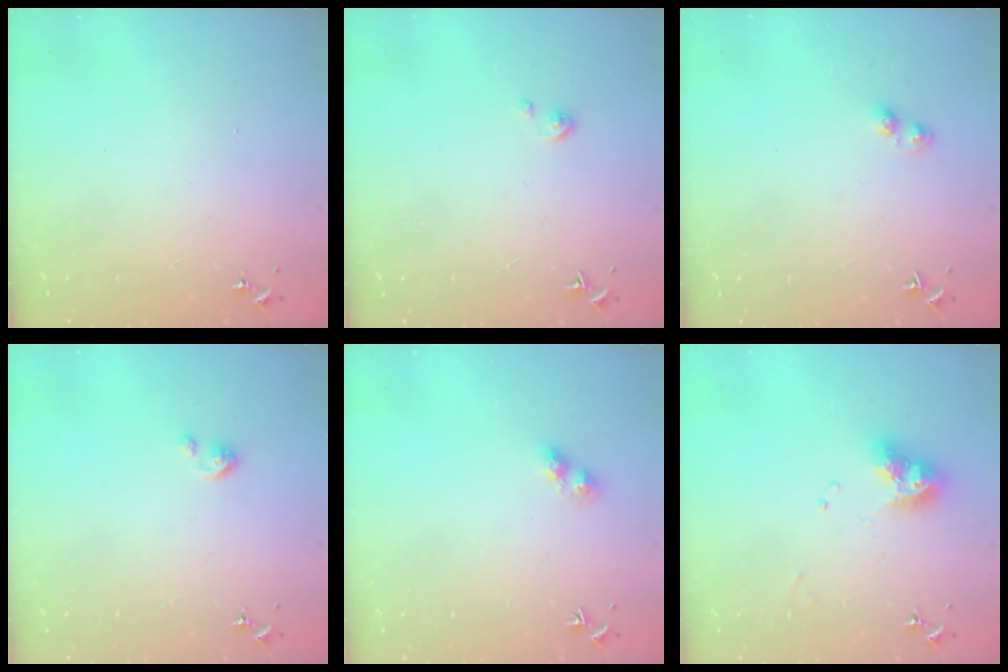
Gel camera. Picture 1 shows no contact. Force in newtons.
{"total": 2.1, "press": 2.1, "slide": 0.2}
{"total": 3.6, "press": 3.6, "slide": 0.5}
{"total": 4.3, "press": 4.3, "slide": 0.4}
{"total": 5.7, "press": 5.7, "slide": 0.2}
{"total": 9.7, "press": 9.7, "slide": 0.9}